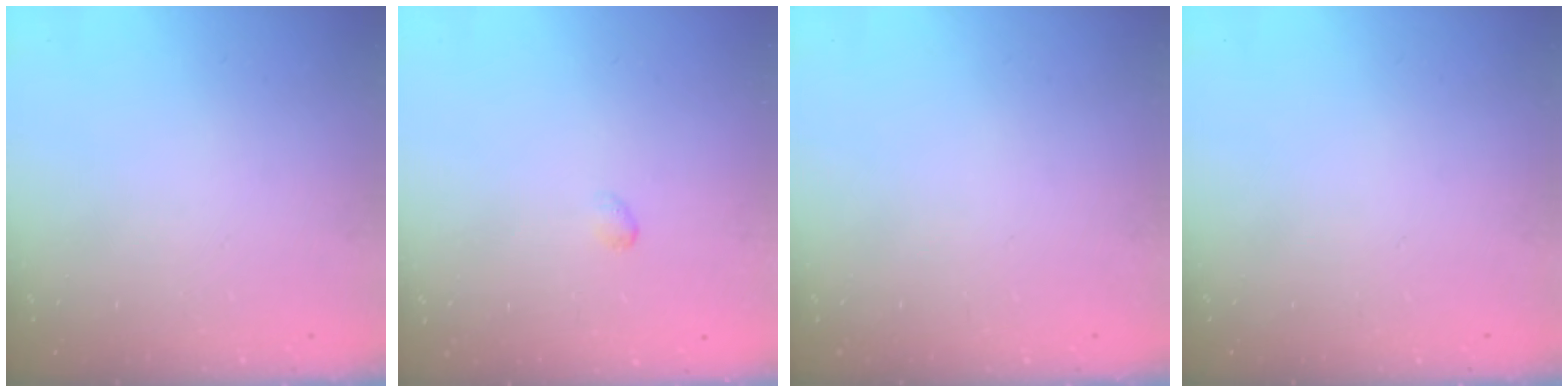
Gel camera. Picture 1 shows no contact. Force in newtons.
{"total": 2.6, "press": 2.5, "slide": 0.5}
{"total": 0.0}
{"total": 0.0}